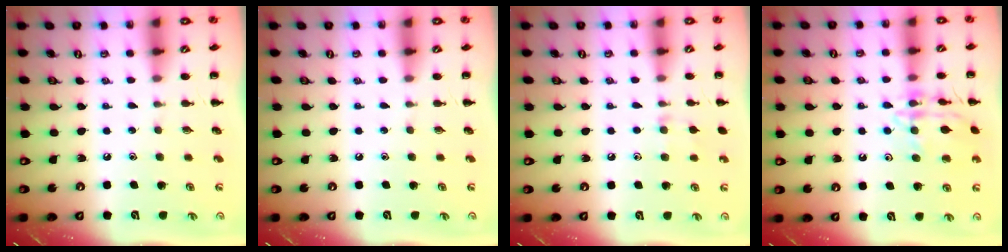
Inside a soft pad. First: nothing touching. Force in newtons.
{"total": 0.0}
{"total": 6.6, "press": 6.3, "slide": 2.0}
{"total": 13.5, "press": 13.5, "slide": 1.1}